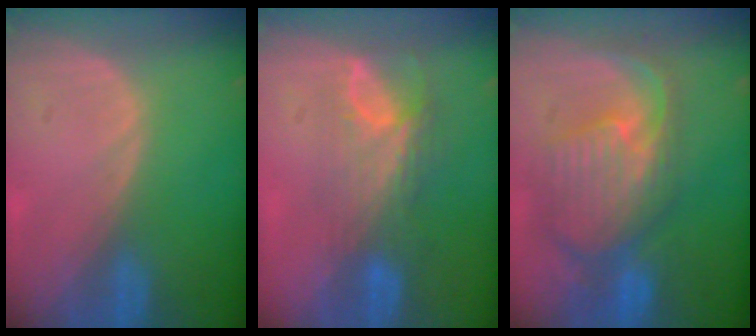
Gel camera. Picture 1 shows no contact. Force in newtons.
{"total": 7.9, "press": 6.6, "slide": 4.2}
{"total": 11.0, "press": 9.6, "slide": 5.3}